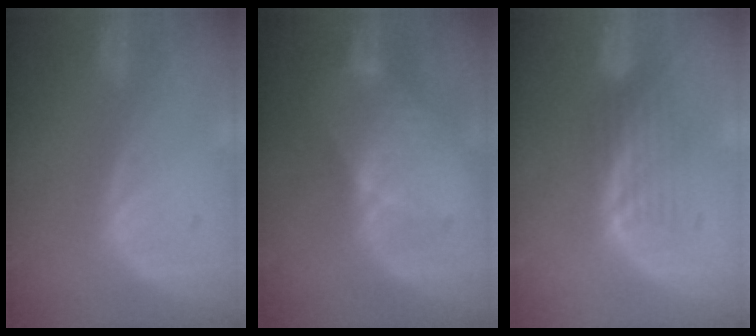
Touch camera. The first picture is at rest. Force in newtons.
{"total": 4.9, "press": 4.7, "slide": 1.3}
{"total": 4.6, "press": 4.0, "slide": 2.3}